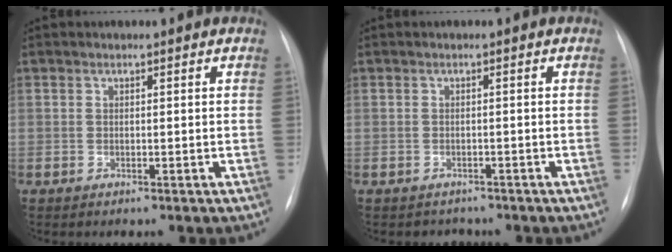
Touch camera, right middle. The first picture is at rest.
{"total": 2.1, "force": [-1.8, 1.1, -0.4], "torque": [-0.002, 0.004, -0.025]}